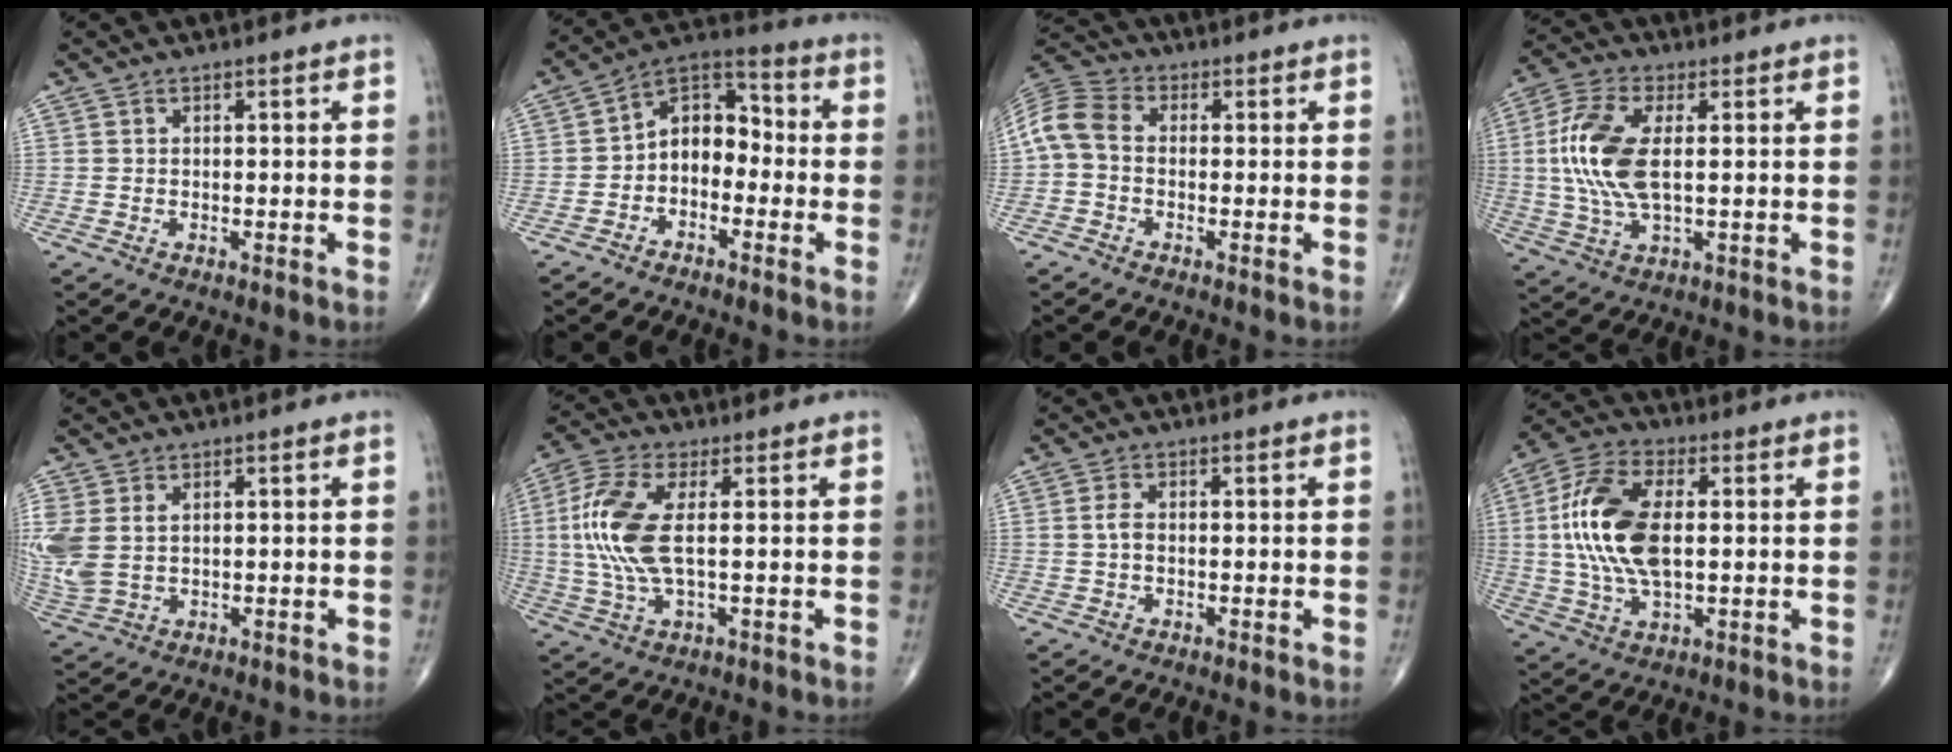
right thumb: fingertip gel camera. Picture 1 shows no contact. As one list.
[{"total": 8.5, "force": [-1.9, 6.0, 5.7], "torque": [-0.064, 0.042, -0.053]}, {"total": 7.3, "force": [-0.6, 5.1, 5.2], "torque": [-0.105, 0.021, -0.031]}, {"total": 12.5, "force": [1.1, 5.4, 11.2], "torque": [-0.257, 0.001, 0.021]}, {"total": 8.4, "force": [1.7, 5.5, 6.1], "torque": [-0.165, 0.003, 0.048]}, {"total": 11.5, "force": [1.0, 4.1, 10.6], "torque": [-0.265, 0.002, 0.018]}, {"total": 2.0, "force": [0.0, 1.0, 1.7], "torque": [-0.037, 0.003, -0.001]}, {"total": 16.3, "force": [1.6, 7.8, 14.3], "torque": [-0.307, 0.005, 0.028]}]